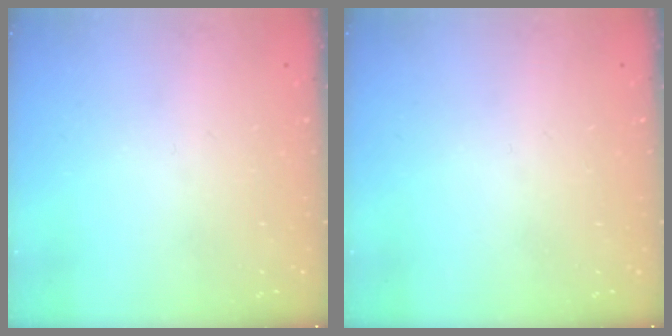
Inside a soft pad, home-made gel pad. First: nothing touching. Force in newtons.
{"total": 0.0}